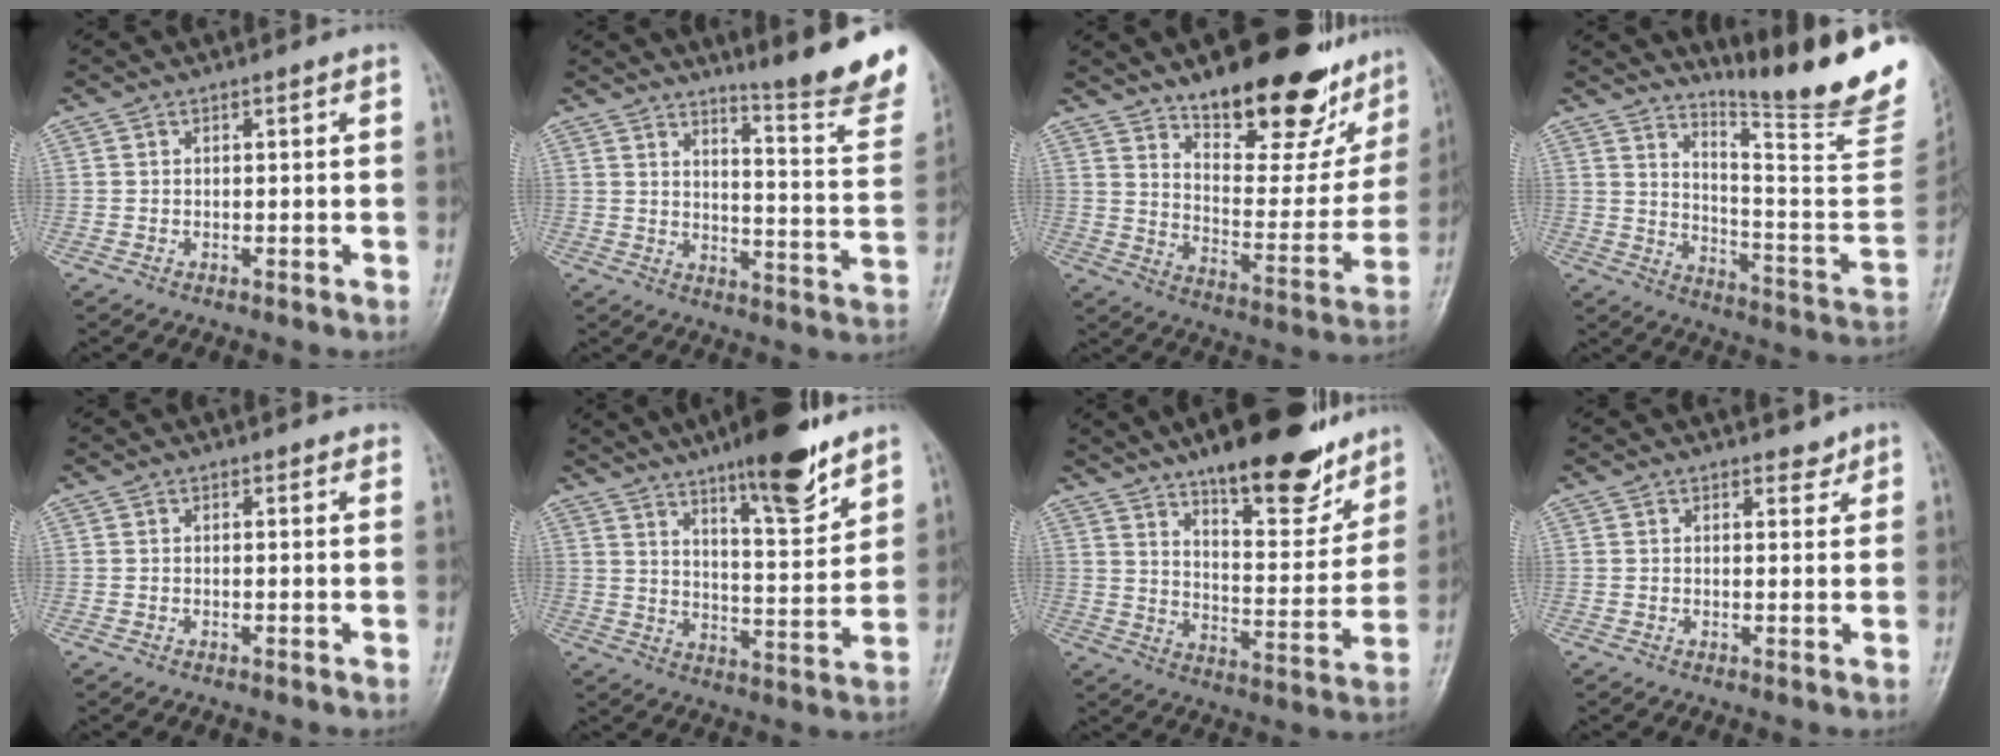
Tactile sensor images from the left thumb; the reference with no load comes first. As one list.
[{"total": 17.6, "force": [14.2, 1.6, 10.3], "torque": [-0.111, -0.143, 0.179]}, {"total": 25.1, "force": [18.1, 9.2, 14.8], "torque": [-0.166, -0.099, 0.260]}, {"total": 21.7, "force": [16.6, 1.8, 13.8], "torque": [-0.176, -0.152, 0.238]}, {"total": 2.2, "force": [2.1, 0.6, 0.4], "torque": [0.002, -0.008, 0.013]}, {"total": 15.5, "force": [10.9, 3.4, 10.5], "torque": [-0.136, -0.067, 0.172]}, {"total": 20.8, "force": [14.9, 6.6, 12.9], "torque": [-0.139, -0.081, 0.227]}, {"total": 2.2, "force": [1.9, 0.9, 0.6], "torque": [0.006, -0.014, 0.024]}]